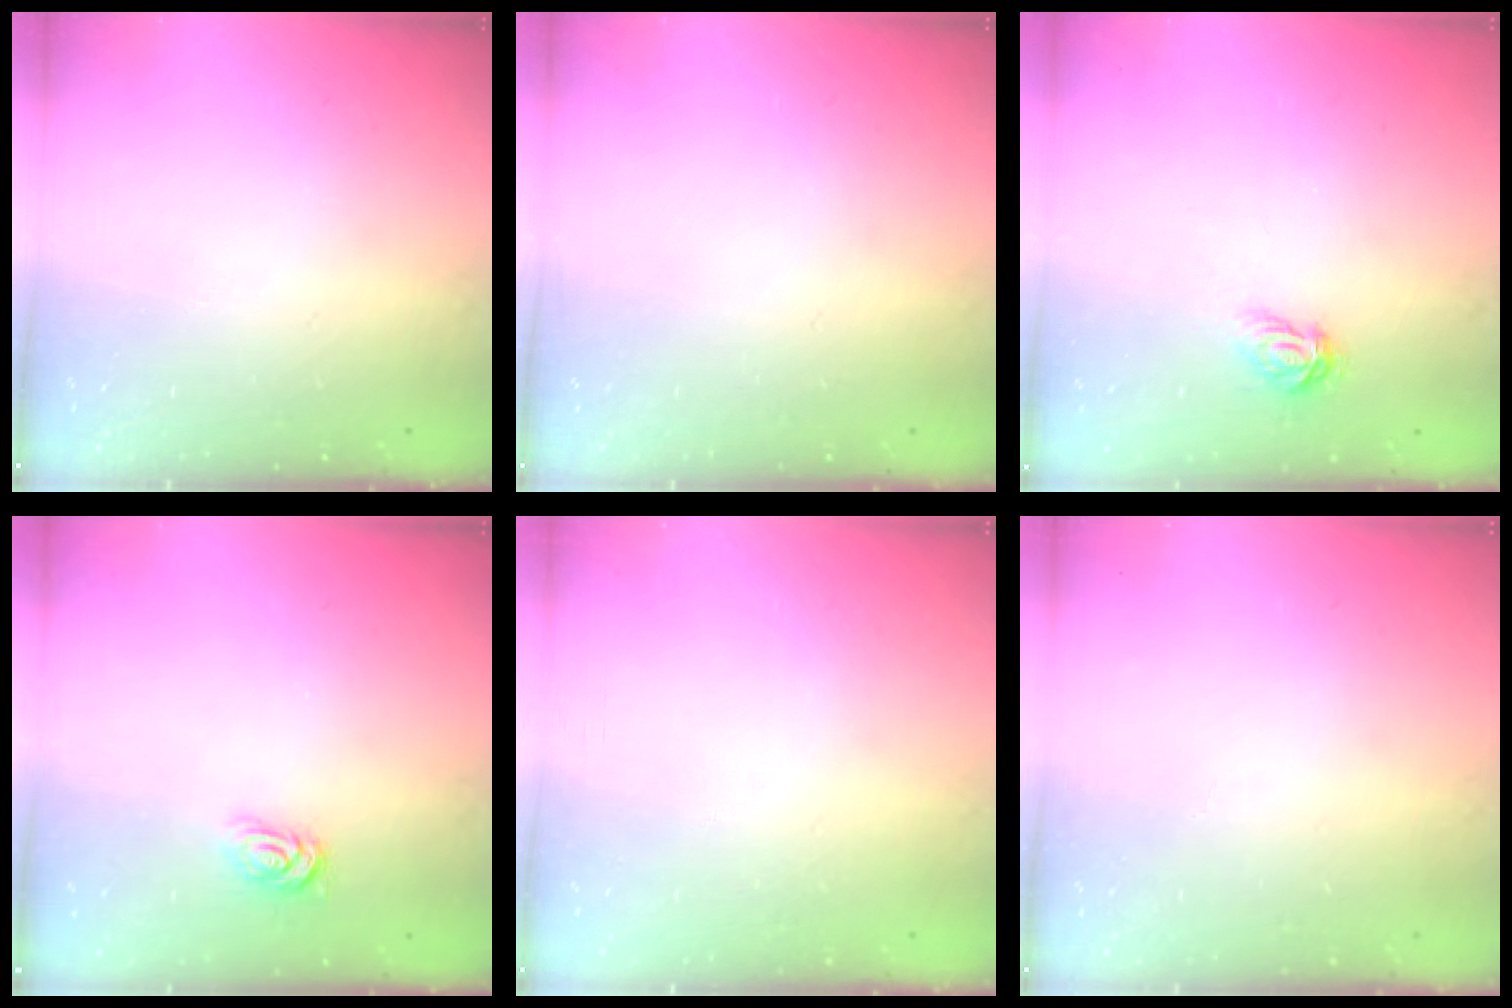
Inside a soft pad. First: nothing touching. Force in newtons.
{"total": 0.0}
{"total": 3.2, "press": 3.2, "slide": 0.3}
{"total": 2.5, "press": 2.5, "slide": 0.3}
{"total": 0.0}
{"total": 0.0}